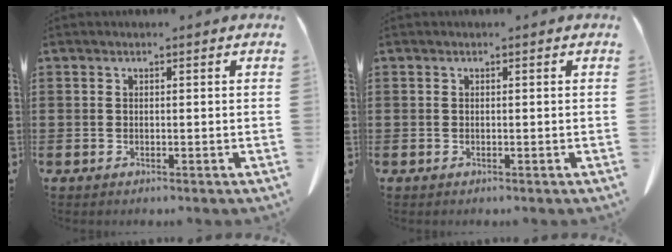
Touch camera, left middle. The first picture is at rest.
{"total": 0.0}